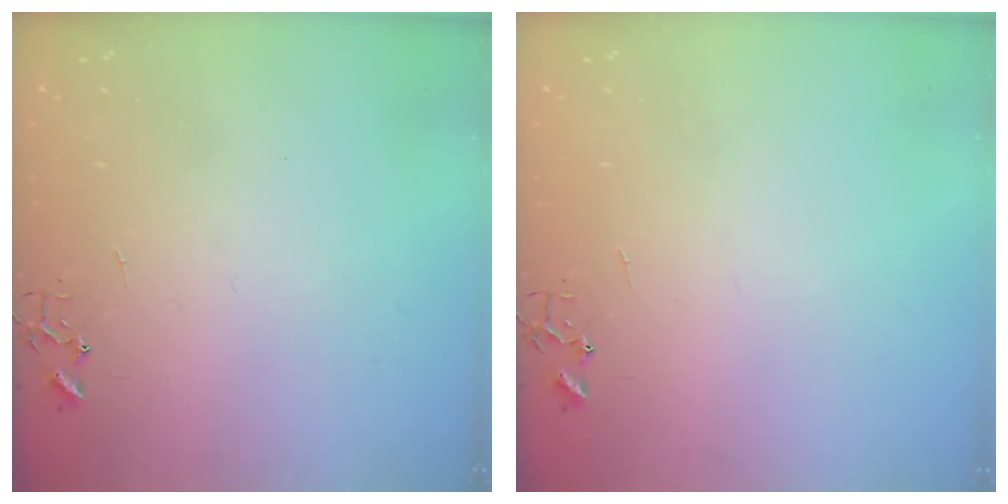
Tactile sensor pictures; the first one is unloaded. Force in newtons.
{"total": 0.0}